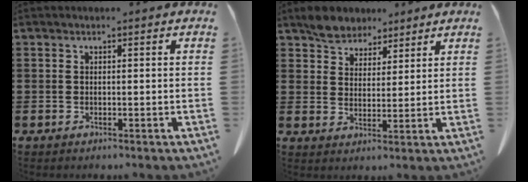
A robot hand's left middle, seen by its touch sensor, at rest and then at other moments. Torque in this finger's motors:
{"motor_torque": [1.03, 0.44, 0.10, 0.03]}